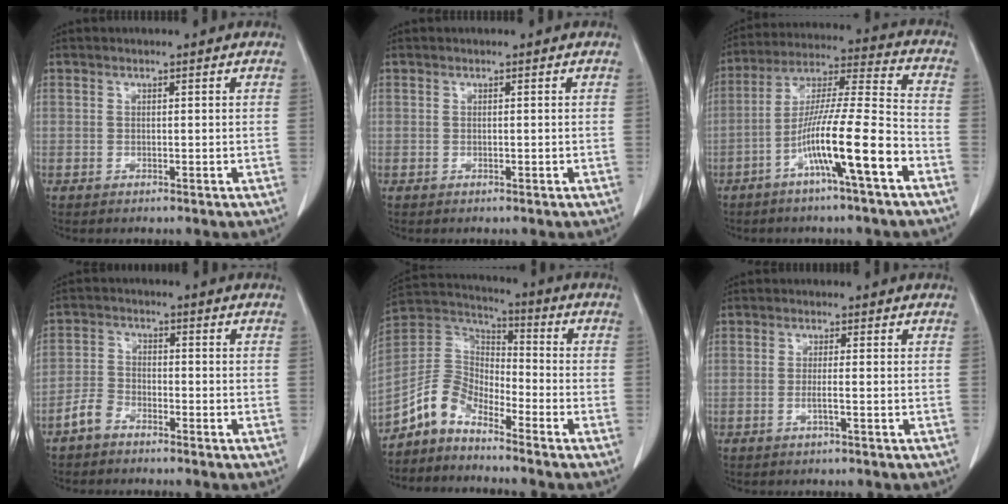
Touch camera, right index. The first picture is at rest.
{"total": 0.0}
{"total": 14.0, "force": [-6.4, -0.2, 12.5], "torque": [-0.227, 0.004, -0.116]}
{"total": 3.7, "force": [-2.9, 1.8, 1.4], "torque": [-0.034, 0.004, -0.060]}
{"total": 7.9, "force": [-6.6, 3.2, 2.8], "torque": [-0.069, 0.035, -0.140]}
{"total": 1.5, "force": [-0.6, -0.3, 1.4], "torque": [-0.025, 0.000, -0.013]}